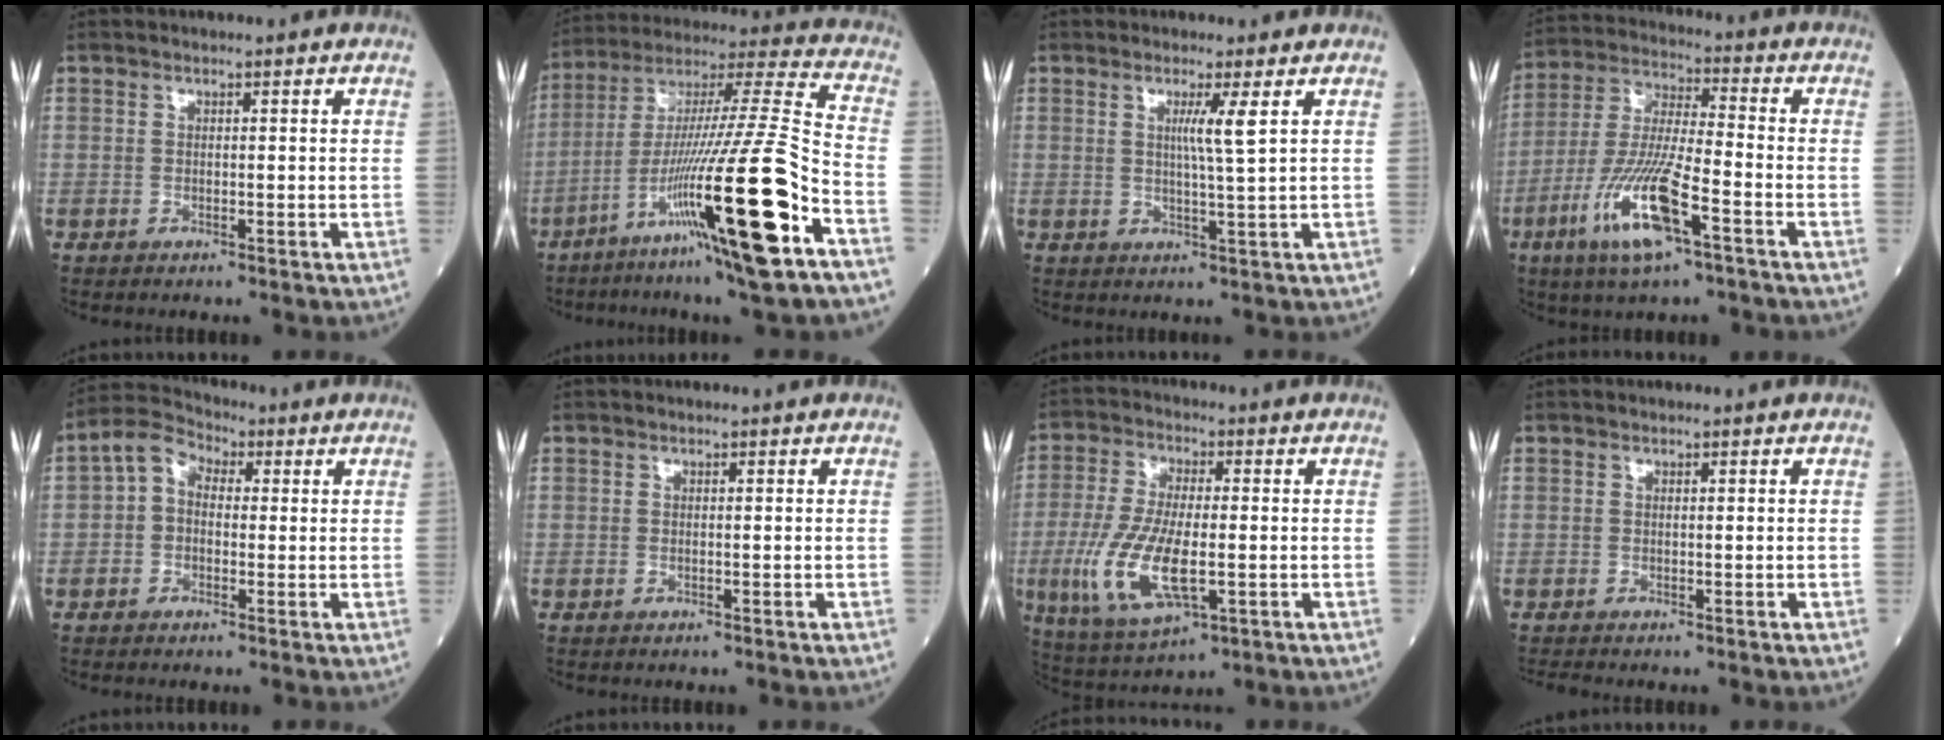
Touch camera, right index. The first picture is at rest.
{"total": 23.7, "force": [-10.0, -0.1, 21.6], "torque": [-0.367, -0.028, -0.173]}
{"total": 3.3, "force": [1.1, -1.0, 3.0], "torque": [-0.053, -0.006, 0.019]}
{"total": 13.3, "force": [-6.2, 1.7, 11.7], "torque": [-0.241, -0.016, -0.117]}
{"total": 5.3, "force": [0.4, 4.1, 3.4], "torque": [-0.069, 0.033, 0.000]}
{"total": 0.0}
{"total": 12.1, "force": [-2.4, 3.7, 11.3], "torque": [-0.247, -0.017, -0.038]}
{"total": 0.5, "force": [-0.5, -0.1, -0.1], "torque": [-0.002, -0.008, -0.009]}